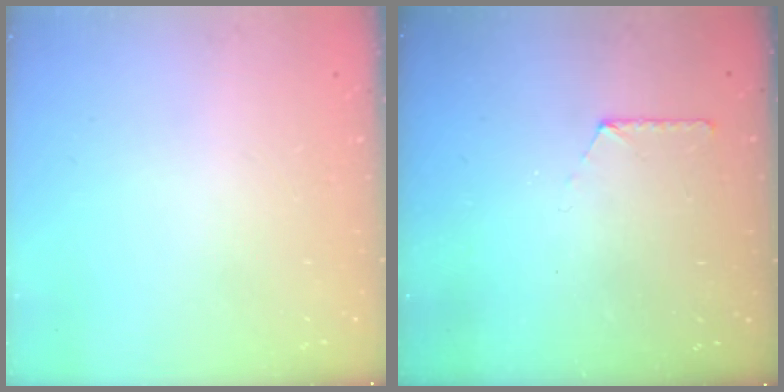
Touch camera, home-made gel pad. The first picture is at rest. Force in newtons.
{"total": 5.2, "press": 5.1, "slide": 0.6}